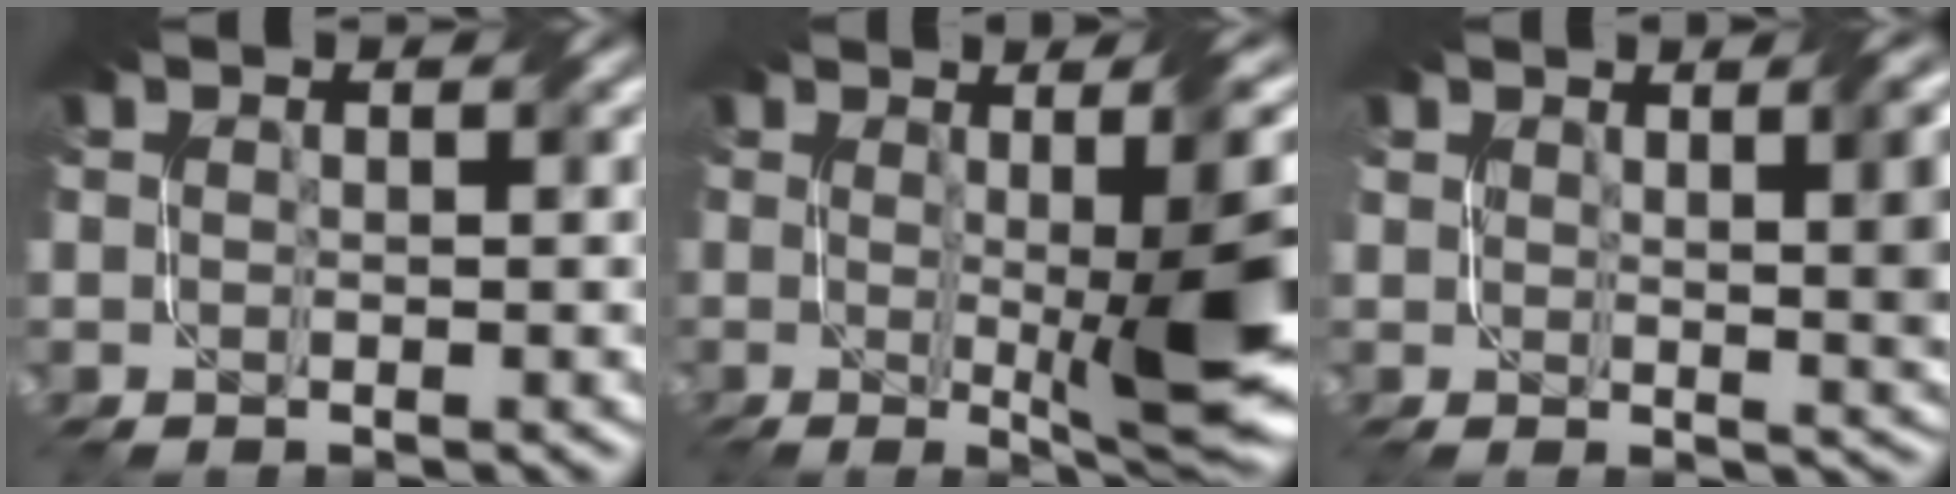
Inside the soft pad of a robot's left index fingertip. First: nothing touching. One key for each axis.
{"total": 11.7, "fx": -0.1, "fy": 2.6, "fz": 11.4, "tx": -0.134, "ty": -0.004, "tz": 0.009}
{"total": 6.1, "fx": 2.1, "fy": 2.0, "fz": 5.4, "tx": -0.047, "ty": 0.000, "tz": 0.038}